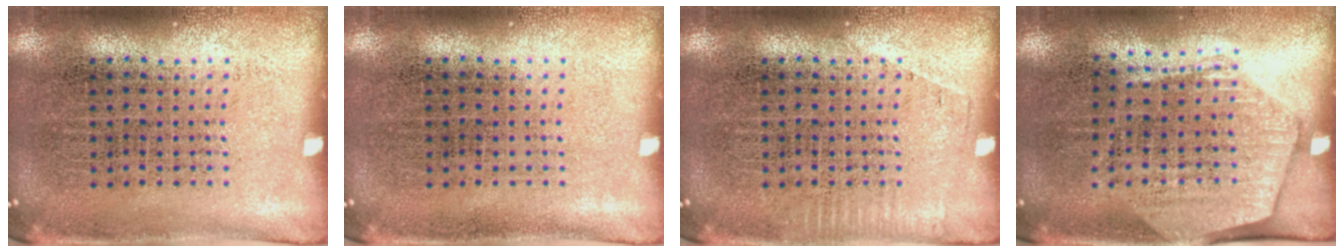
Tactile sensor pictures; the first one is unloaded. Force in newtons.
{"total": 0.0}
{"total": 0.7, "press": 0.7, "slide": 0.2}
{"total": 1.6, "press": 1.4, "slide": 0.8}